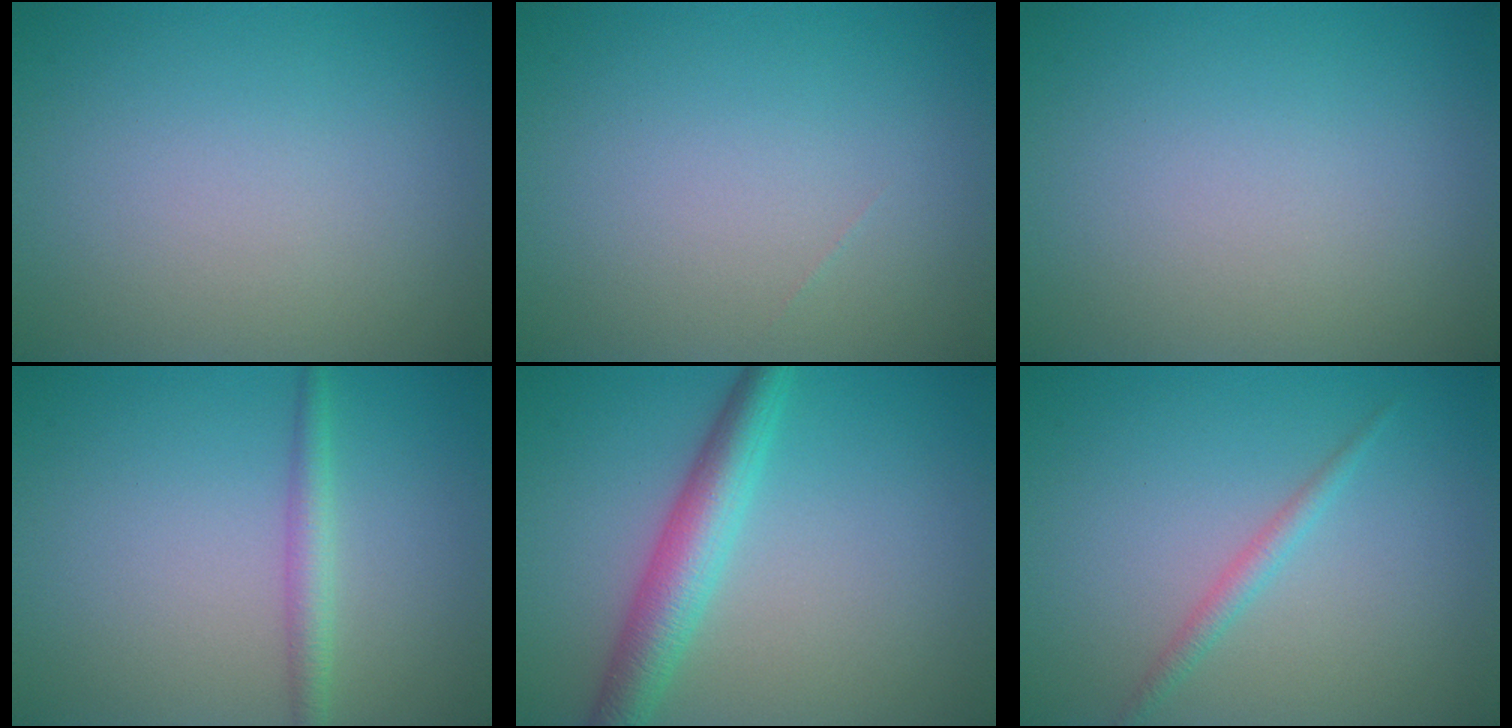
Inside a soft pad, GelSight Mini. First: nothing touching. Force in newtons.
{"total": 0.0}
{"total": 0.0}
{"total": 1.9, "press": 1.9, "slide": 0.0}
{"total": 4.5, "press": 4.5, "slide": 0.1}
{"total": 1.4, "press": 1.4, "slide": 0.0}